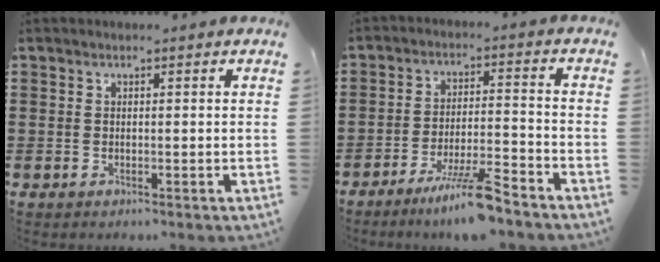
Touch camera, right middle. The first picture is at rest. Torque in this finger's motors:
{"motor_torque": [1.23, -0.91, 0.48, 0.08]}